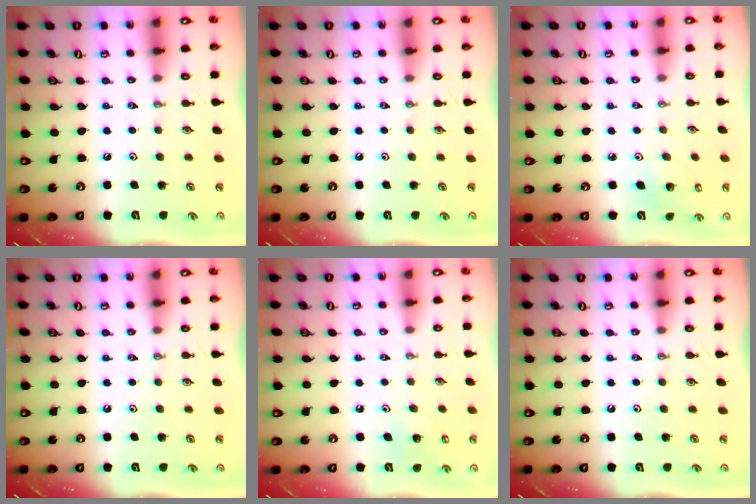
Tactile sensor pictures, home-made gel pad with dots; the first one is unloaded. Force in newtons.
{"total": 0.0}
{"total": 3.5, "press": 3.2, "slide": 1.4}
{"total": 0.0}
{"total": 6.4, "press": 6.3, "slide": 0.5}
{"total": 0.0}